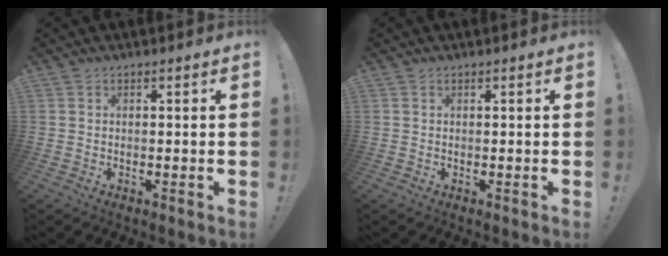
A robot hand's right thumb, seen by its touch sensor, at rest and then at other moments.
{"total": 0.0}